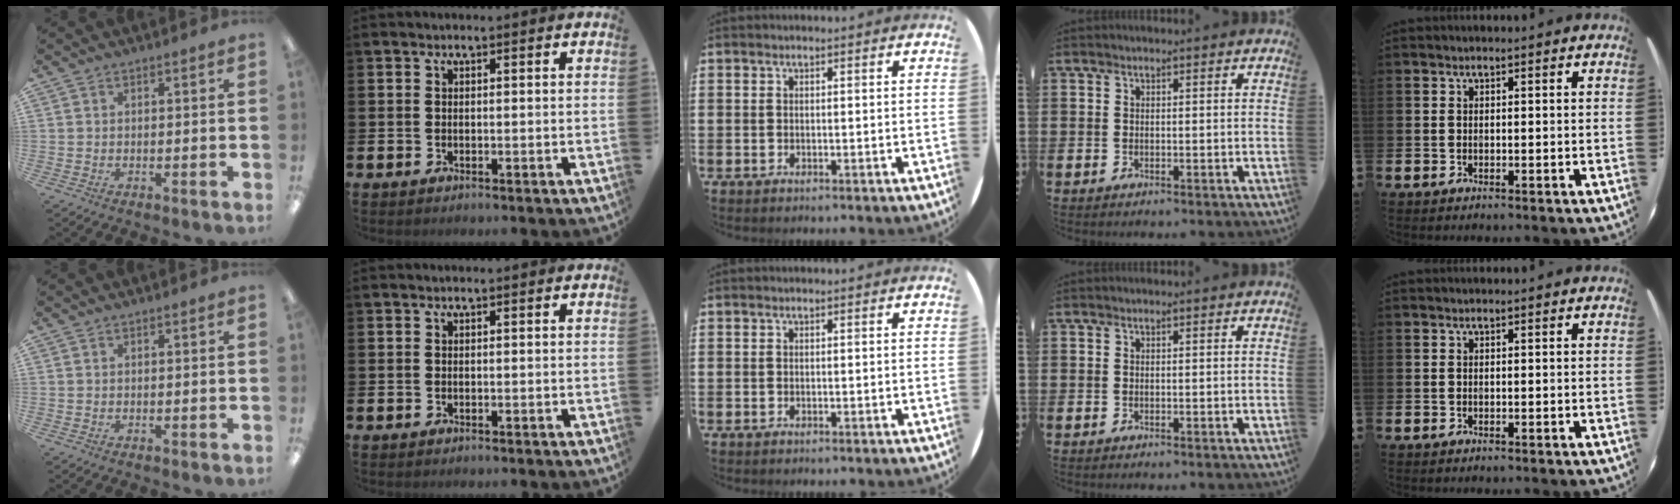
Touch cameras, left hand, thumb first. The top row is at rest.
{}